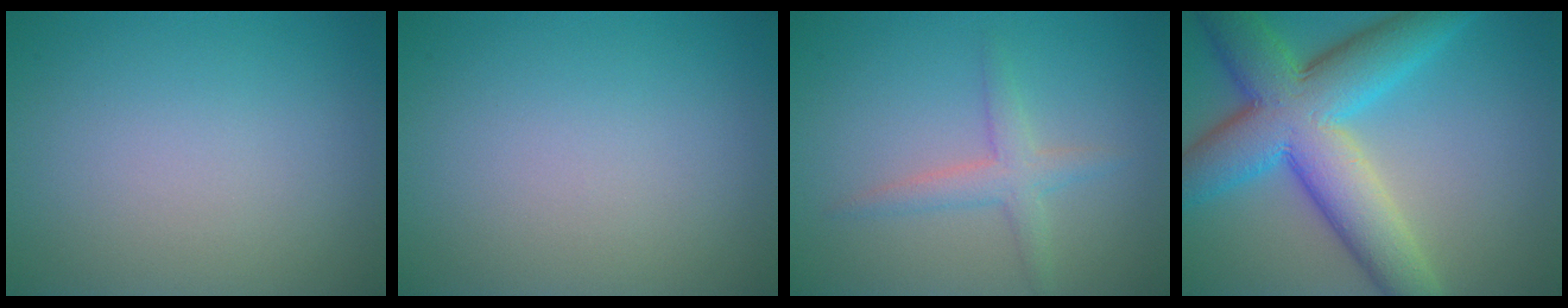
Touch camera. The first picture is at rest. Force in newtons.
{"total": 0.0}
{"total": 2.3, "press": 2.3, "slide": 0.2}
{"total": 11.1, "press": 11.1, "slide": 0.3}